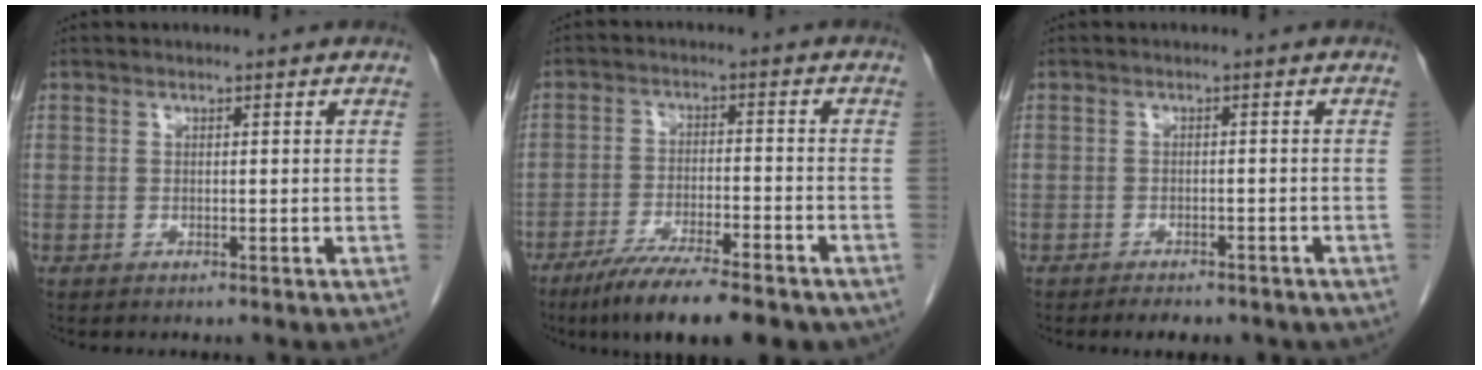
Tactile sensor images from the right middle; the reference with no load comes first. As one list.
[{"total": 14.3, "force": [-10.8, 2.7, 9.0], "torque": [-0.128, -0.022, -0.168]}, {"total": 5.6, "force": [-4.4, 2.3, 2.5], "torque": [-0.029, -0.001, -0.046]}]